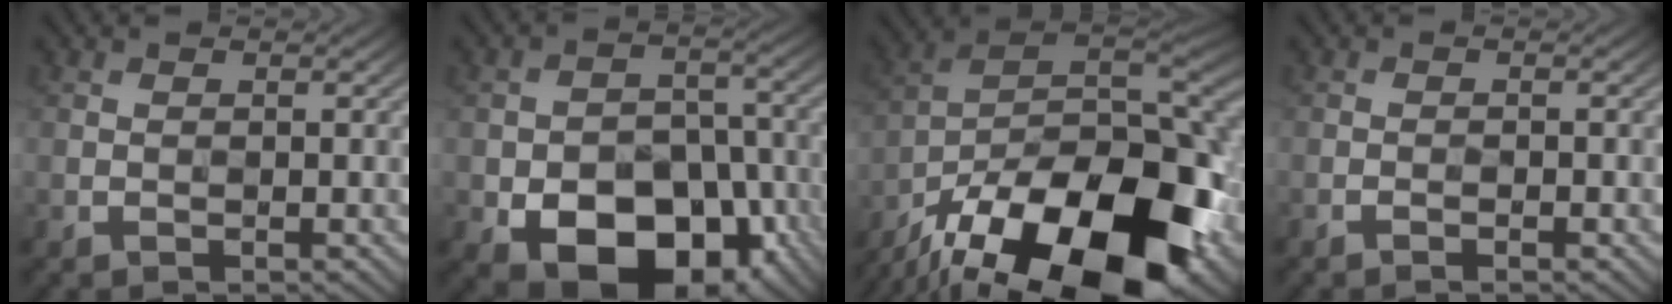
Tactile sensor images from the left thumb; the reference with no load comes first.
{"total": 14.4, "force": [-6.6, 9.1, 9.0], "torque": [-0.145, -0.026, -0.107]}
{"total": 22.8, "force": [-14.1, 9.4, 15.3], "torque": [-0.250, -0.033, -0.212]}
{"total": 0.6, "force": [-0.5, -0.2, 0.3], "torque": [-0.006, 0.004, -0.010]}